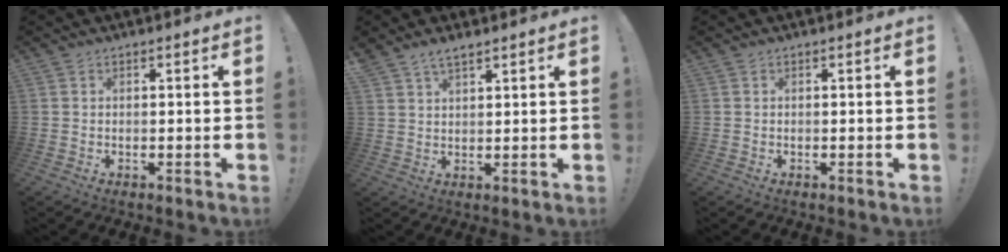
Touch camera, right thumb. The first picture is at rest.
{"total": 3.7, "force": [3.0, 1.3, 1.8], "torque": [-0.025, -0.019, 0.055]}
{"total": 0.0}